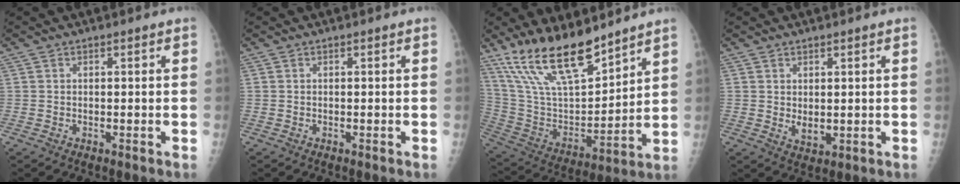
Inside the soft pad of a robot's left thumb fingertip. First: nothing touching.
{"total": 0.0}
{"total": 19.6, "force": [14.9, 6.1, 11.2], "torque": [-0.165, -0.077, 0.285]}
{"total": 3.2, "force": [0.5, 1.8, 2.5], "torque": [-0.029, -0.015, 0.014]}